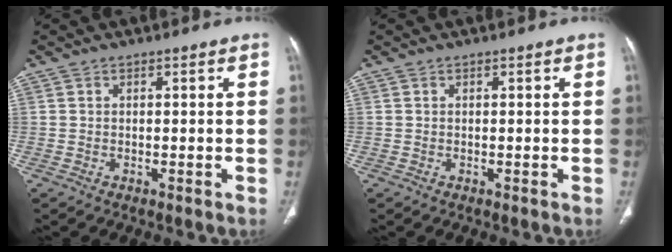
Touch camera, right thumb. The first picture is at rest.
{"total": 0.0}